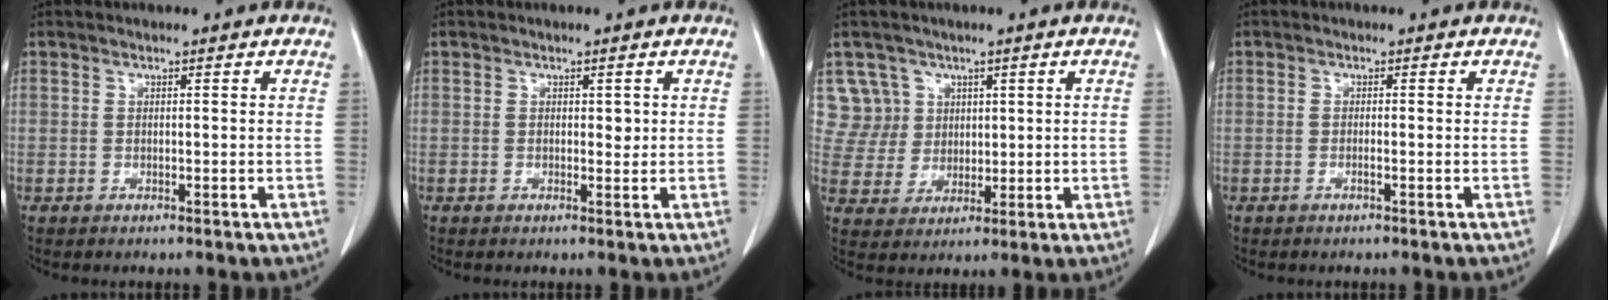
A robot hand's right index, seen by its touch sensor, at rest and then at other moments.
{"total": 1.0, "force": [0.3, 0.7, 0.7], "torque": [-0.005, 0.001, 0.006]}
{"total": 6.8, "force": [3.1, 6.1, -0.5], "torque": [0.016, 0.016, 0.071]}
{"total": 0.5, "force": [-0.3, -0.1, 0.4], "torque": [-0.009, 0.002, -0.004]}